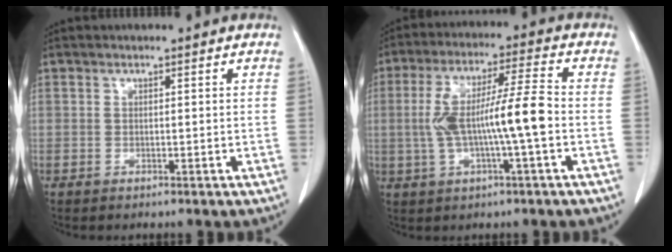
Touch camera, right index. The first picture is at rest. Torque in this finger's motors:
{"motor_torque": [1.26, 0.42, 0.46, 0.10]}